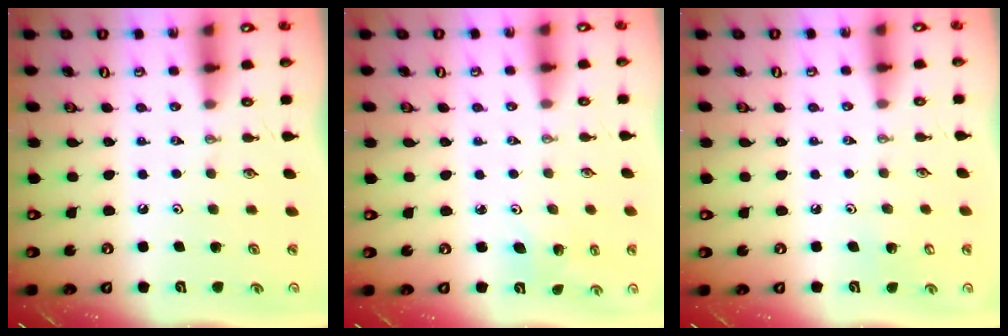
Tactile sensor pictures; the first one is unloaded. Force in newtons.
{"total": 2.8, "press": 2.4, "slide": 1.5}
{"total": 2.8, "press": 2.8, "slide": 0.2}